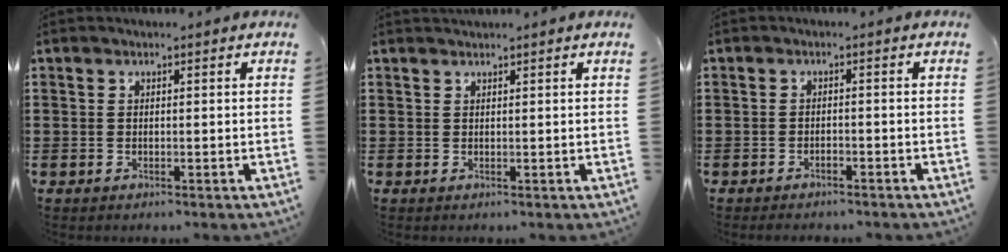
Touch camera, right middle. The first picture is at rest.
{"total": 0.7, "force": [0.7, -0.1, 0.0], "torque": [-0.002, -0.002, 0.014]}
{"total": 1.3, "force": [-1.2, 0.2, 0.4], "torque": [-0.012, -0.001, -0.024]}